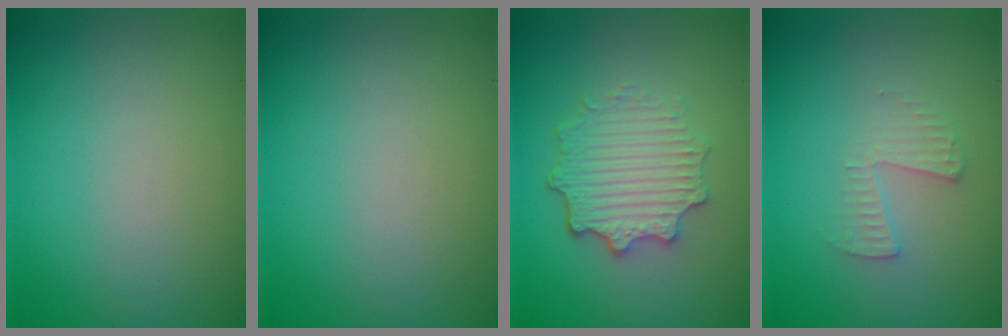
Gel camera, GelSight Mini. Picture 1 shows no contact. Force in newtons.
{"total": 0.0}
{"total": 4.8, "press": 3.8, "slide": 3.1}
{"total": 1.6, "press": 1.6, "slide": 0.1}